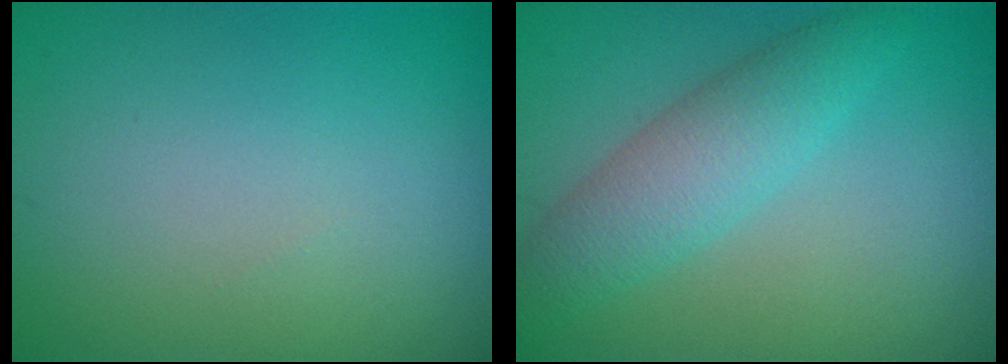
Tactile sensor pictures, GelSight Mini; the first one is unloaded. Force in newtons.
{"total": 4.1, "press": 4.1, "slide": 0.2}